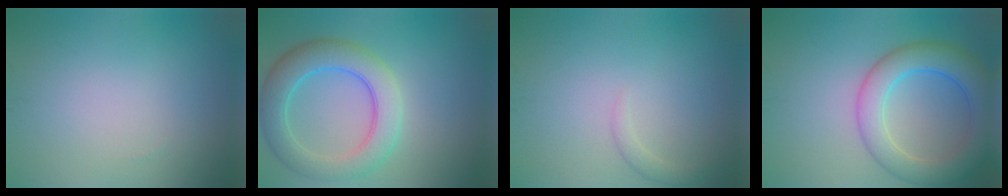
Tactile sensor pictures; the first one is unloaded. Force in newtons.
{"total": 6.6, "press": 6.6, "slide": 0.0}
{"total": 1.2, "press": 1.2, "slide": 0.1}
{"total": 7.3, "press": 7.3, "slide": 0.3}